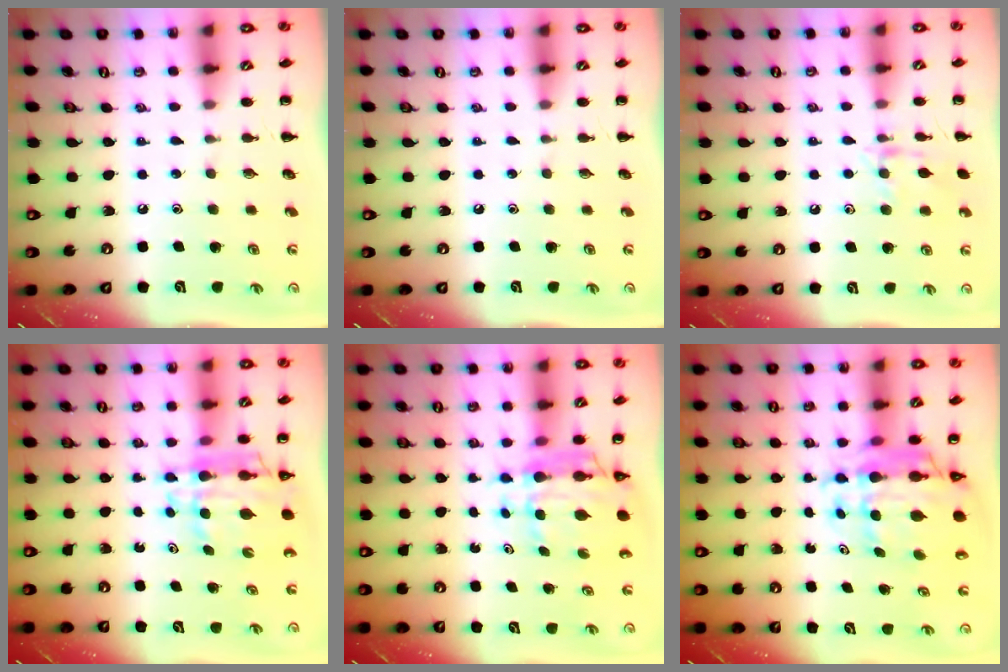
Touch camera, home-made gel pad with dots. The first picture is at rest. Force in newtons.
{"total": 0.0}
{"total": 9.2, "press": 9.1, "slide": 1.0}
{"total": 8.5, "press": 7.9, "slide": 3.0}
{"total": 7.4, "press": 6.8, "slide": 2.7}
{"total": 9.6, "press": 9.2, "slide": 2.7}